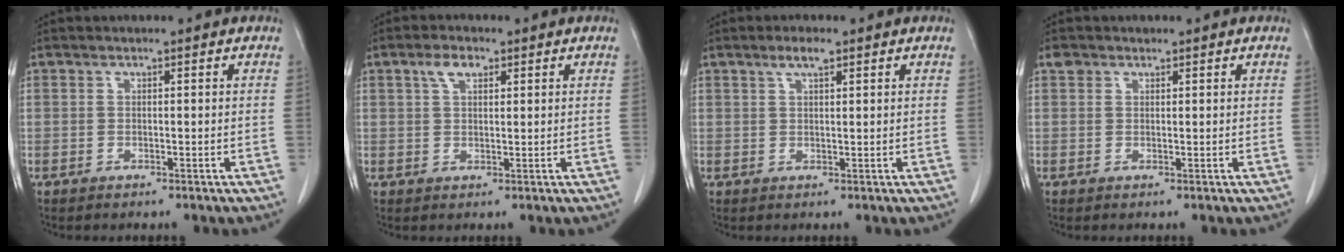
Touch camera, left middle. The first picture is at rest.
{"total": 3.5, "force": [1.9, 1.7, 2.4], "torque": [-0.051, 0.008, 0.037]}
{"total": 2.5, "force": [1.6, 0.5, 1.8], "torque": [-0.039, 0.005, 0.031]}
{"total": 1.4, "force": [1.0, 0.9, 0.2], "torque": [-0.004, 0.009, 0.016]}